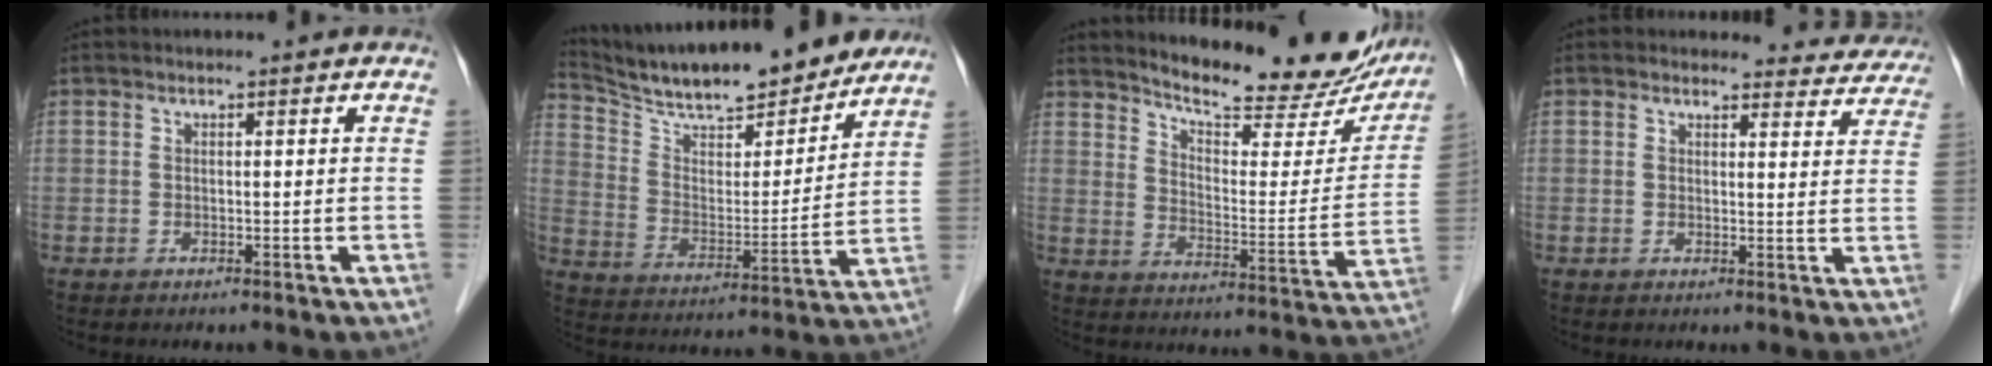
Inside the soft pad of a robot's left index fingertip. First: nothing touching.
{"total": 19.7, "force": [17.8, 3.1, 8.1], "torque": [-0.142, -0.006, 0.281]}
{"total": 20.9, "force": [18.9, 4.7, 7.5], "torque": [-0.098, -0.042, 0.244]}
{"total": 7.4, "force": [7.0, 2.4, -0.5], "torque": [0.038, -0.015, 0.050]}